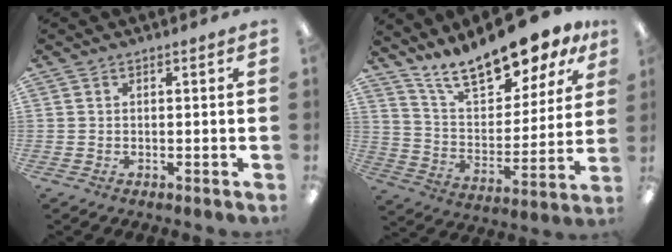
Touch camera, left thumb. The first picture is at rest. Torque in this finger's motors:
{"motor_torque": [0.55, 0.47, 1.04, -1.73, 0.11]}